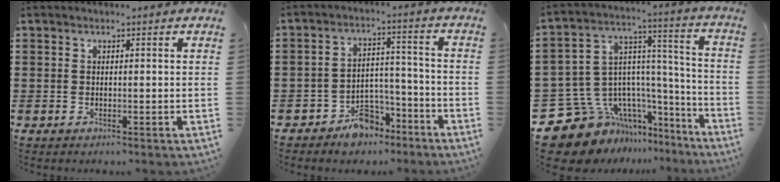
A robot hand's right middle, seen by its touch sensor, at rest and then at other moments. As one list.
[{"total": 5.9, "force": [-5.2, 2.5, 0.9], "torque": [-0.018, 0.016, -0.102]}, {"total": 11.6, "force": [-8.3, 7.6, 2.7], "torque": [-0.096, -0.001, -0.146]}]